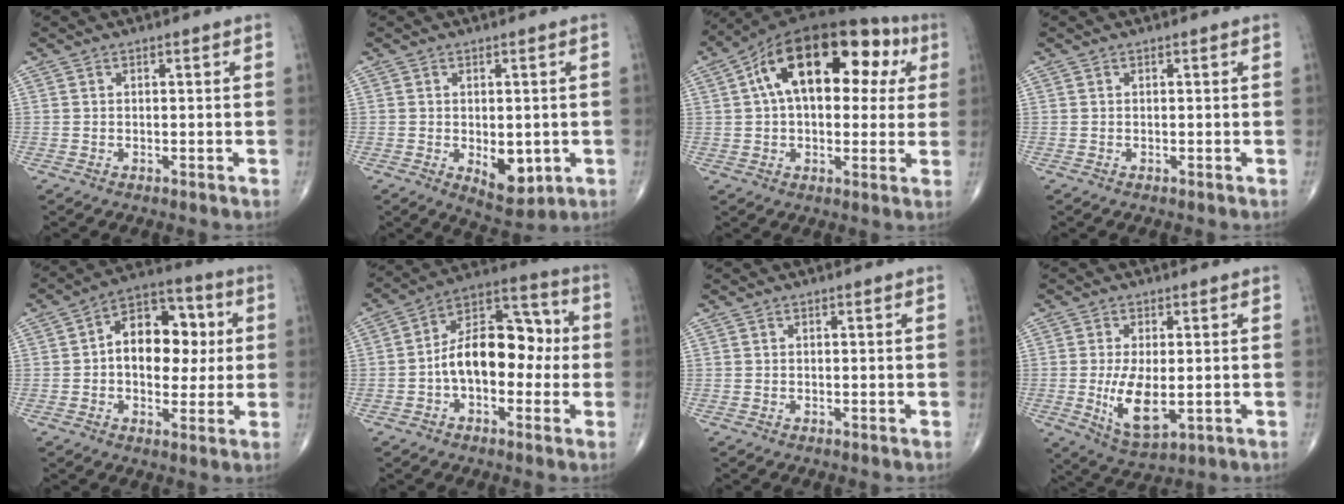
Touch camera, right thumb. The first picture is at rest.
{"total": 7.0, "force": [-1.4, 3.9, 5.7], "torque": [-0.059, -0.013, -0.008]}
{"total": 22.3, "force": [6.1, 12.2, 17.6], "torque": [-0.254, 0.045, 0.086]}
{"total": 0.0}
{"total": 15.4, "force": [1.5, 10.0, 11.6], "torque": [-0.128, 0.025, 0.016]}
{"total": 15.1, "force": [-1.2, 9.1, 12.0], "torque": [-0.165, 0.049, -0.032]}
{"total": 0.0}
{"total": 8.7, "force": [-1.1, 3.8, 7.8], "torque": [-0.140, -0.022, -0.008]}